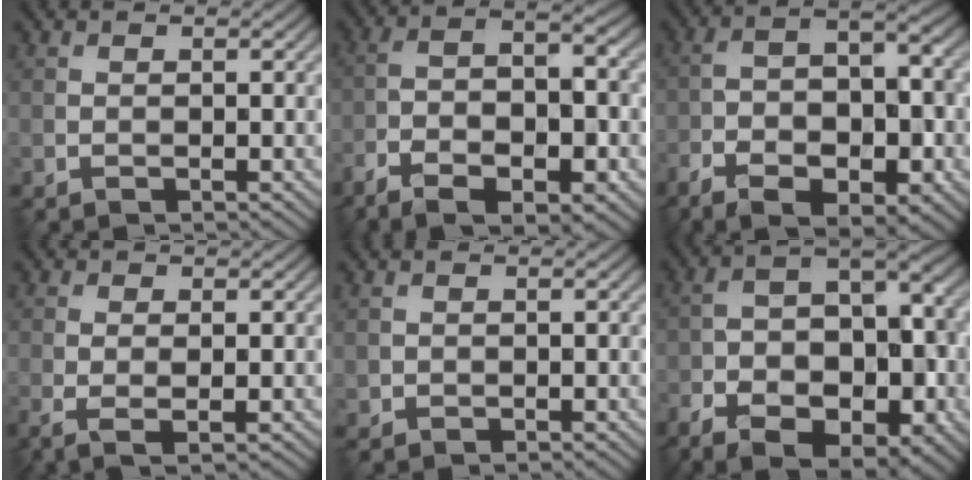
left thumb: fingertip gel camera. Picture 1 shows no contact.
{"total": 12.6, "force": [-6.5, 4.2, 9.9], "torque": [-0.191, -0.021, -0.102]}
{"total": 13.5, "force": [-6.6, 5.9, 10.2], "torque": [-0.182, -0.026, -0.101]}
{"total": 2.9, "force": [-0.5, 0.8, 2.8], "torque": [-0.063, -0.004, -0.010]}
{"total": 0.8, "force": [0.0, 0.8, 0.1], "torque": [-0.002, -0.006, 0.000]}
{"total": 14.2, "force": [-6.8, 7.5, 9.9], "torque": [-0.166, -0.020, -0.104]}